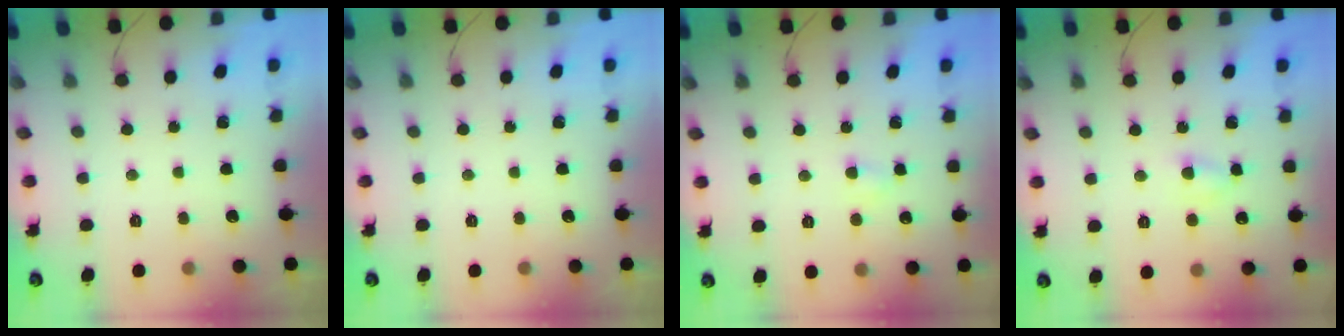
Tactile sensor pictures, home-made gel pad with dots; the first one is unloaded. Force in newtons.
{"total": 0.0}
{"total": 2.7, "press": 2.4, "slide": 1.1}
{"total": 3.5, "press": 3.3, "slide": 1.3}